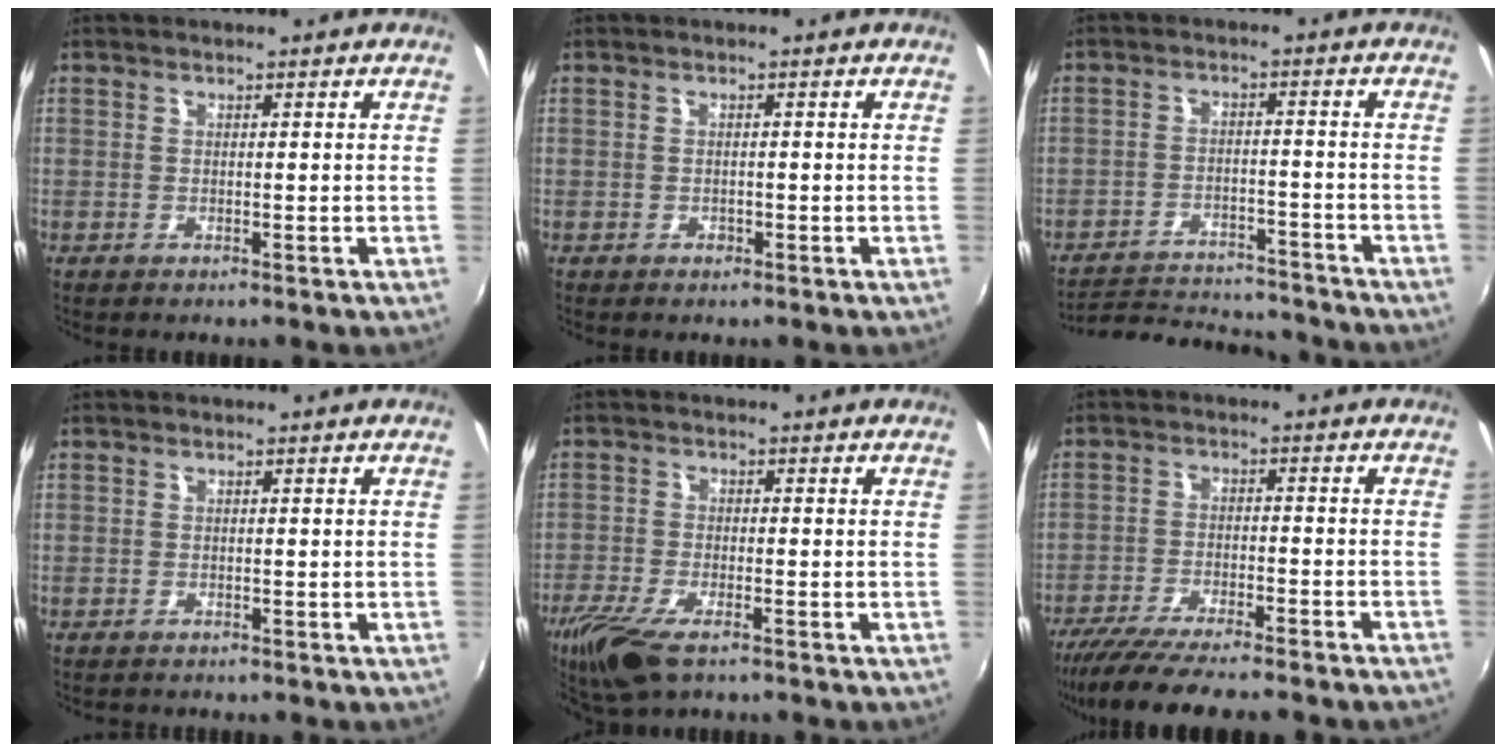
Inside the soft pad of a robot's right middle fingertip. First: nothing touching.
{"total": 0.8, "force": [-0.5, 0.7, 0.2], "torque": [-0.002, -0.002, -0.007]}
{"total": 15.7, "force": [-14.5, 3.5, 5.0], "torque": [-0.115, 0.000, -0.205]}
{"total": 0.5, "force": [-0.3, 0.4, -0.1], "torque": [0.002, -0.001, -0.006]}
{"total": 10.0, "force": [-6.6, 3.3, 6.8], "torque": [-0.164, -0.036, -0.126]}
{"total": 14.7, "force": [-12.7, 1.2, 7.3], "torque": [-0.145, -0.039, -0.195]}